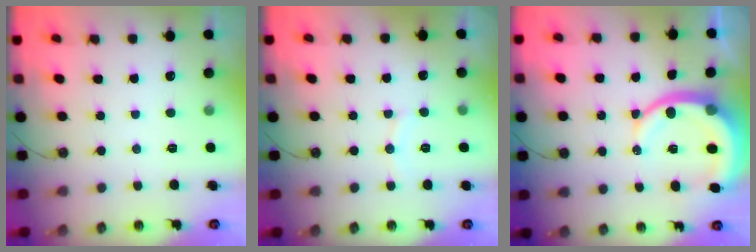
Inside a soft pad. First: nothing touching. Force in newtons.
{"total": 4.5, "press": 4.5, "slide": 0.5}
{"total": 11.2, "press": 11.1, "slide": 1.3}